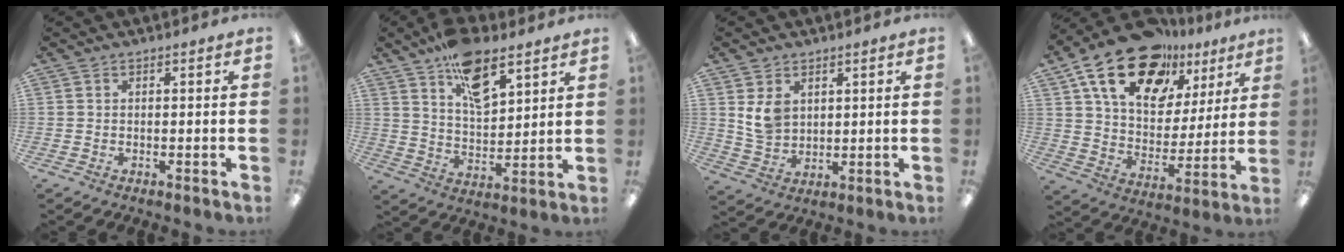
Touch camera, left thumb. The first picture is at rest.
{"total": 13.5, "force": [8.6, 6.2, 8.3], "torque": [-0.130, -0.039, 0.153]}
{"total": 6.6, "force": [3.1, 4.9, 3.1], "torque": [-0.064, -0.006, 0.059]}
{"total": 20.7, "force": [13.3, 11.5, 11.0], "torque": [-0.195, -0.068, 0.239]}